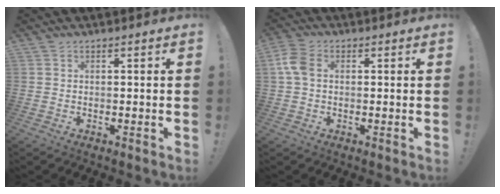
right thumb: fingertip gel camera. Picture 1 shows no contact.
{"total": 6.3, "force": [0.8, 4.3, 4.6], "torque": [-0.096, 0.006, 0.014]}